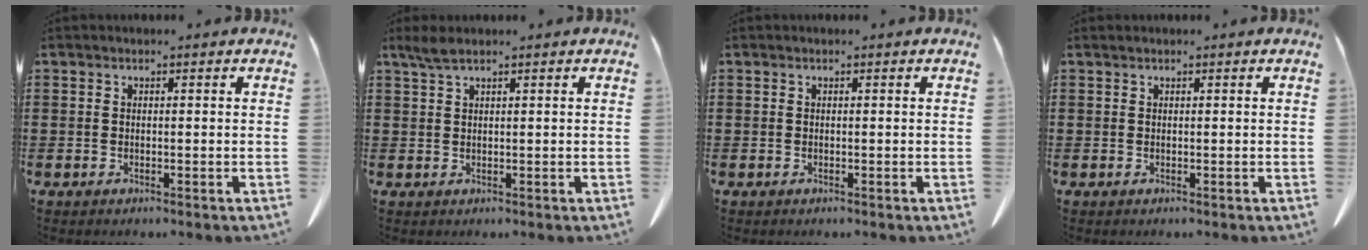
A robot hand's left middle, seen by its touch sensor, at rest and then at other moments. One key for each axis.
{"total": 2.1, "fx": 1.5, "fy": 0.3, "fz": 1.5, "tx": -0.032, "ty": 0.002, "tz": 0.028}
{"total": 0.0}
{"total": 0.0}